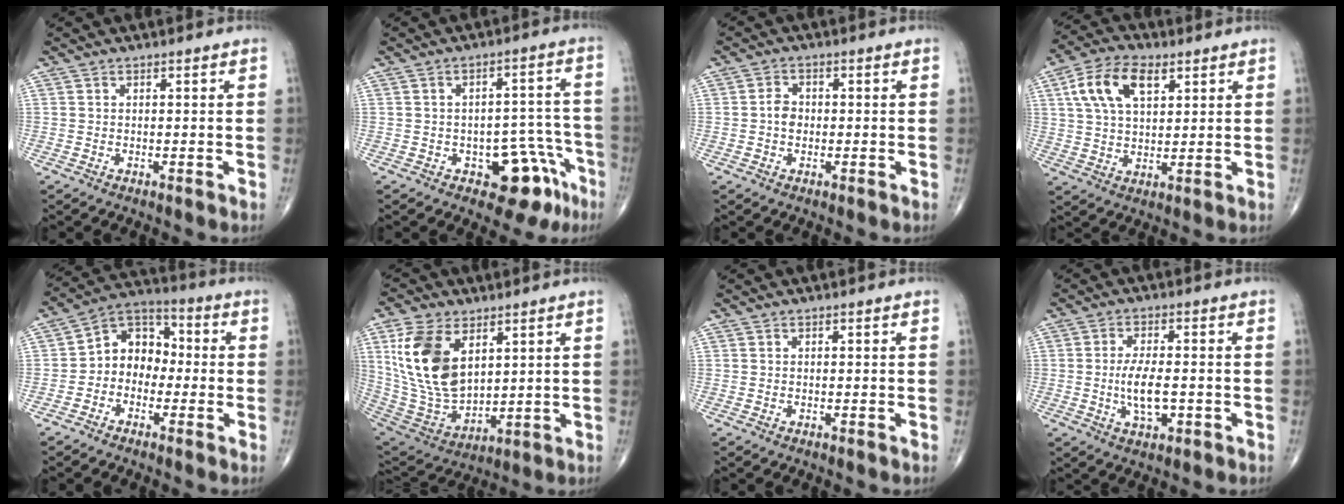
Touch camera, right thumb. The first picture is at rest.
{"total": 10.6, "force": [-5.5, 5.9, 6.9], "torque": [-0.033, 0.046, -0.064]}
{"total": 3.0, "force": [-0.2, 2.4, 1.9], "torque": [-0.024, 0.009, -0.010]}
{"total": 11.5, "force": [4.6, 6.3, 8.4], "torque": [-0.149, 0.001, 0.085]}
{"total": 9.4, "force": [-1.3, 7.6, 5.4], "torque": [-0.049, 0.041, -0.043]}
{"total": 18.1, "force": [6.1, 10.7, 13.3], "torque": [-0.248, -0.028, 0.131]}
{"total": 0.0}
{"total": 6.6, "force": [-1.1, 2.9, 5.9], "torque": [-0.109, -0.002, -0.018]}